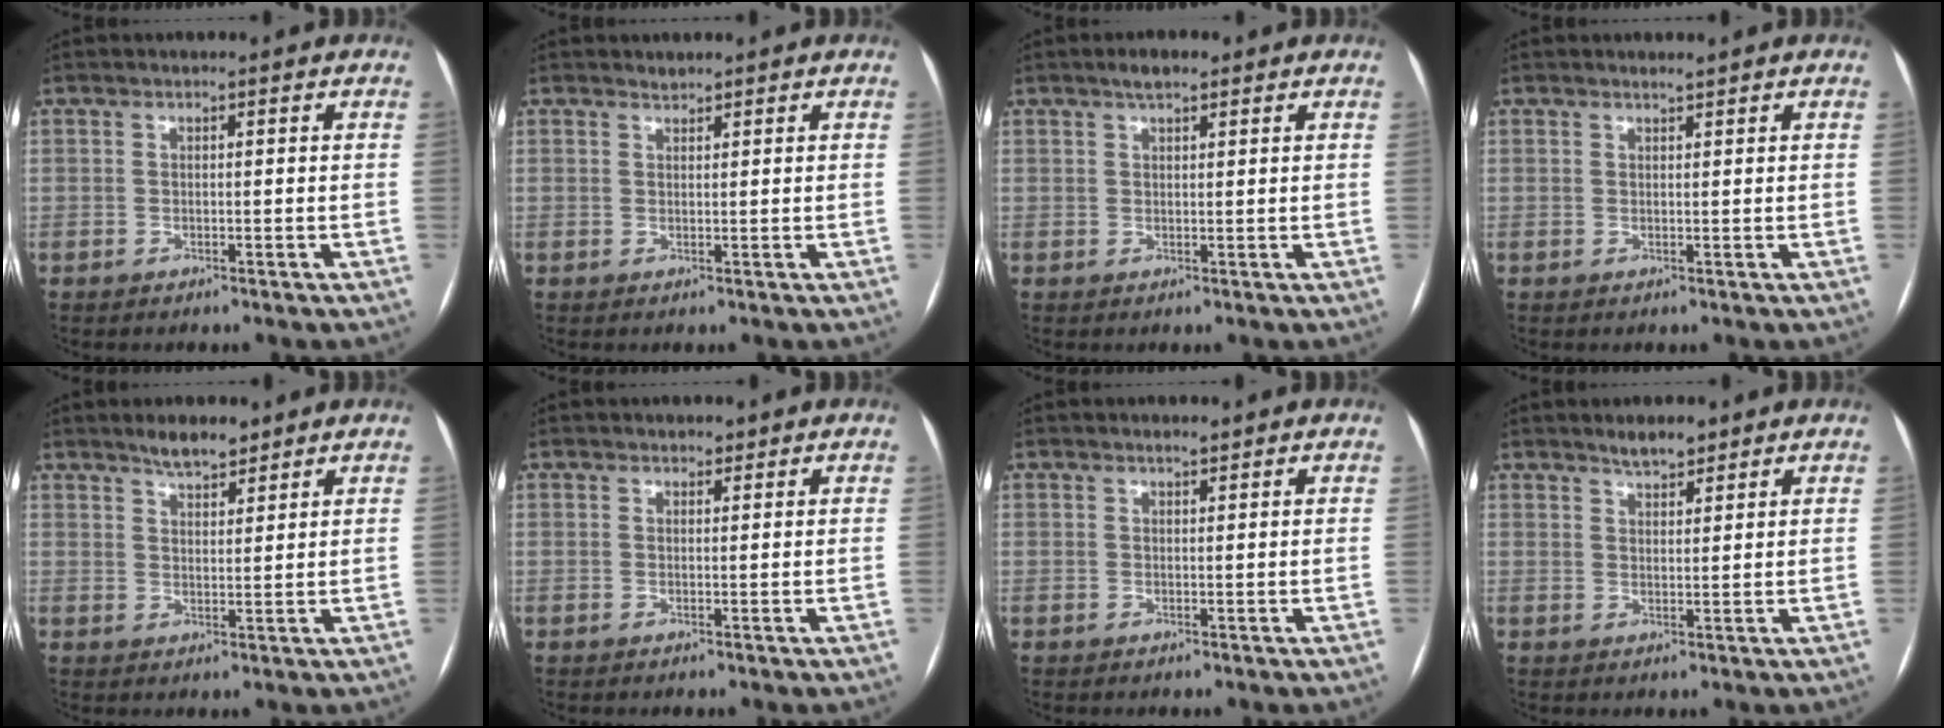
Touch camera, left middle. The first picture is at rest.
{"total": 0.8, "force": [0.7, 0.1, 0.0], "torque": [-0.007, -0.001, 0.014]}
{"total": 2.6, "force": [1.9, 0.8, 1.7], "torque": [-0.032, 0.009, 0.030]}
{"total": 0.6, "force": [0.6, -0.1, 0.1], "torque": [-0.011, -0.001, 0.012]}
{"total": 4.1, "force": [3.4, 1.1, 1.9], "torque": [-0.036, 0.002, 0.059]}
{"total": 1.0, "force": [0.8, 0.5, 0.3], "torque": [-0.007, -0.002, 0.010]}
{"total": 0.9, "force": [0.8, 0.2, 0.5], "torque": [-0.015, 0.001, 0.015]}
{"total": 3.1, "force": [2.6, 0.9, 1.4], "torque": [-0.028, 0.002, 0.044]}